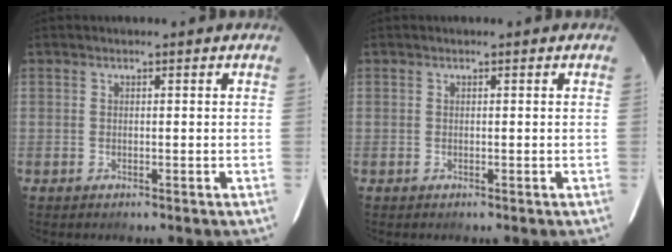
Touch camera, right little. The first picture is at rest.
{"total": 0.0}